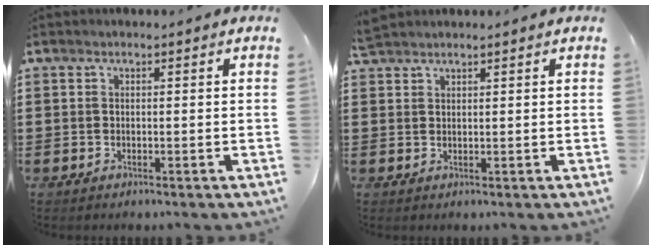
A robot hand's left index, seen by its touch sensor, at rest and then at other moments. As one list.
[{"total": 1.8, "force": [1.7, 0.3, 0.3], "torque": [-0.009, 0.002, 0.035]}]